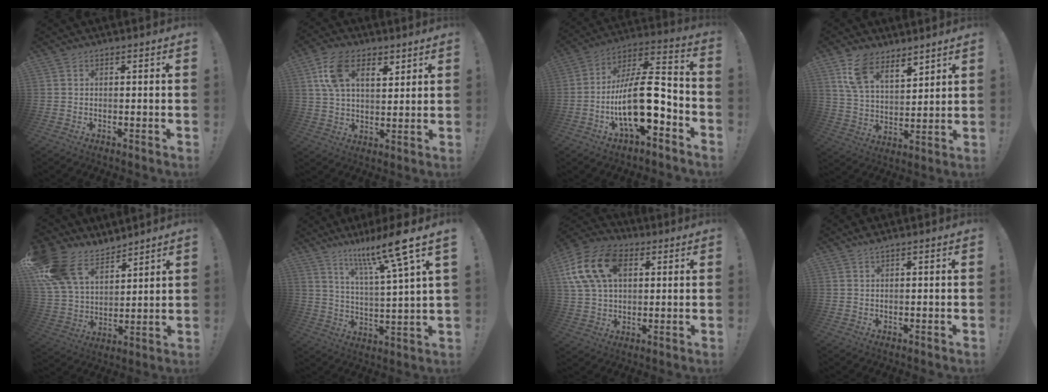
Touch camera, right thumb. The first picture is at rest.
{"total": 12.6, "force": [6.2, 7.4, 8.1], "torque": [-0.130, -0.011, 0.115]}
{"total": 19.4, "force": [-5.1, 7.5, 17.2], "torque": [-0.319, 0.021, -0.084]}
{"total": 11.9, "force": [8.9, 5.6, 5.5], "torque": [-0.097, -0.052, 0.167]}
{"total": 17.2, "force": [11.4, 10.5, 7.5], "torque": [-0.145, -0.067, 0.221]}
{"total": 14.6, "force": [9.5, 0.2, 11.1], "torque": [-0.186, -0.062, 0.137]}
{"total": 17.8, "force": [6.2, 12.7, 10.9], "torque": [-0.186, -0.010, 0.118]}
{"total": 1.3, "force": [1.1, -0.1, 0.7], "torque": [-0.019, 0.001, 0.020]}